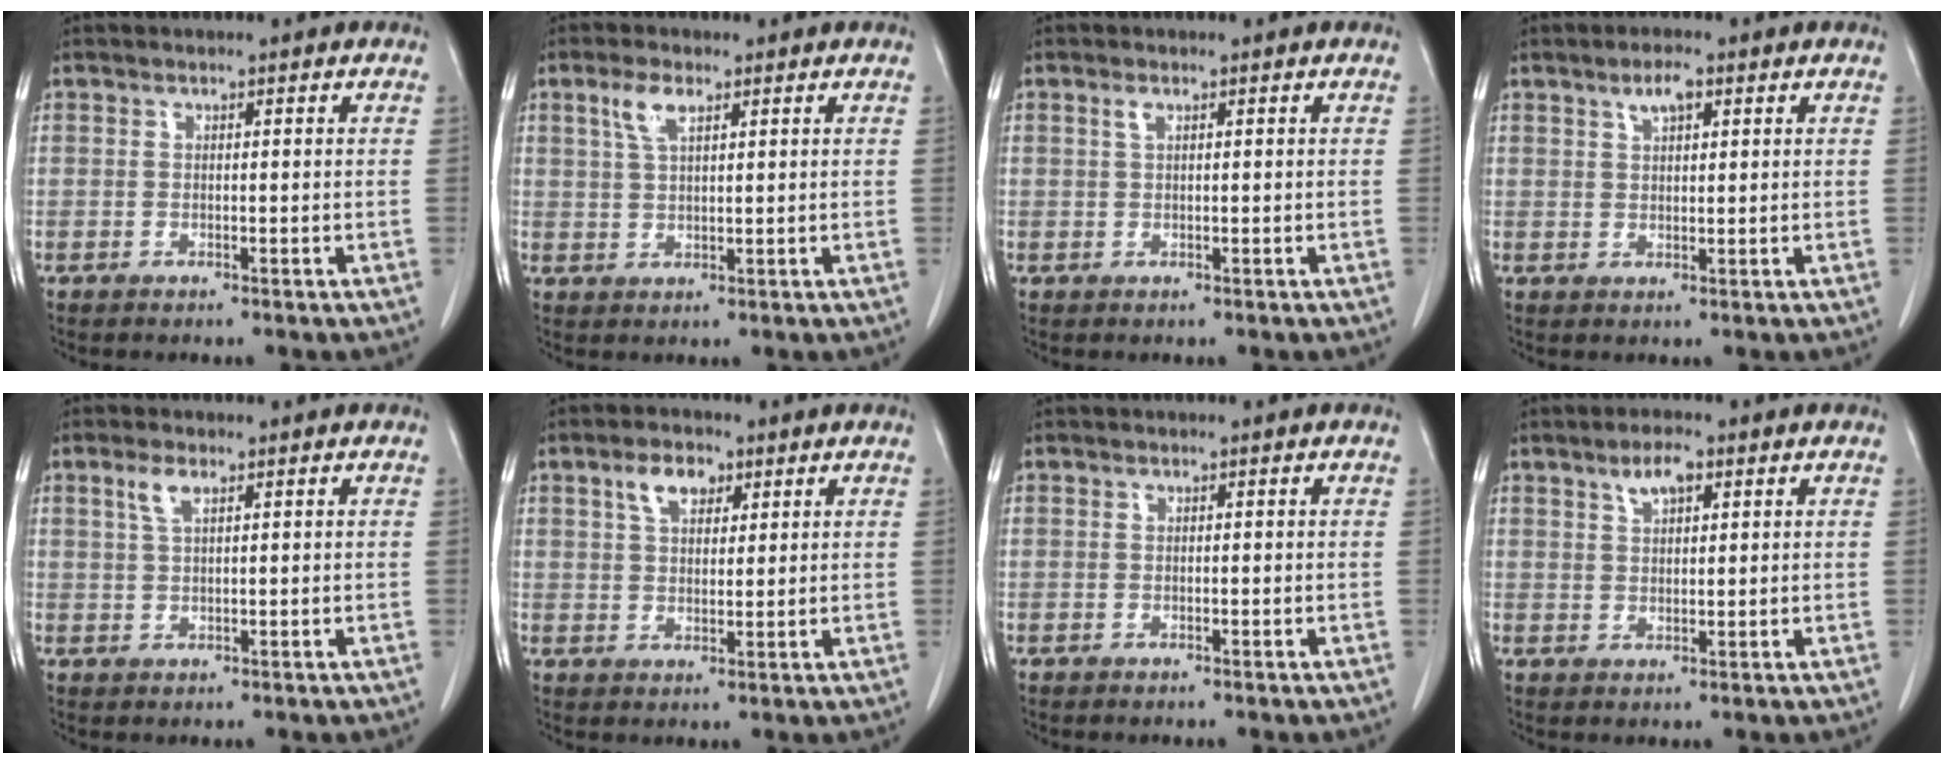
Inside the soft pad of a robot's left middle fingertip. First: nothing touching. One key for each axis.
{"total": 3.7, "fx": 2.0, "fy": 1.2, "fz": 2.8, "tx": -0.063, "ty": 0.007, "tz": 0.045}
{"total": 0.9, "fx": 0.5, "fy": 0.2, "fz": 0.7, "tx": -0.018, "ty": 0.003, "tz": 0.009}
{"total": 3.0, "fx": 1.7, "fy": 0.9, "fz": 2.3, "tx": -0.046, "ty": 0.003, "tz": 0.033}
{"total": 2.5, "fx": 1.4, "fy": 0.7, "fz": 1.9, "tx": -0.047, "ty": 0.004, "tz": 0.032}
{"total": 4.8, "fx": 2.6, "fy": 2.6, "fz": 3.1, "tx": -0.061, "ty": 0.011, "tz": 0.049}
{"total": 0.0}
{"total": 3.7, "fx": 2.2, "fy": 1.2, "fz": 2.8, "tx": -0.054, "ty": 0.004, "tz": 0.041}